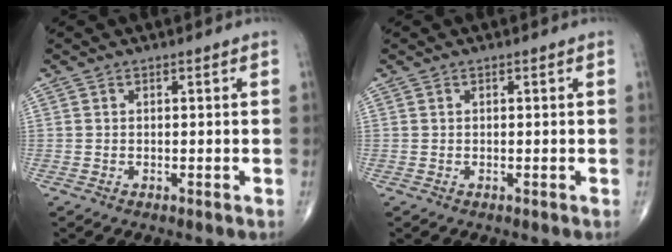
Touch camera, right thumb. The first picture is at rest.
{"total": 0.0}